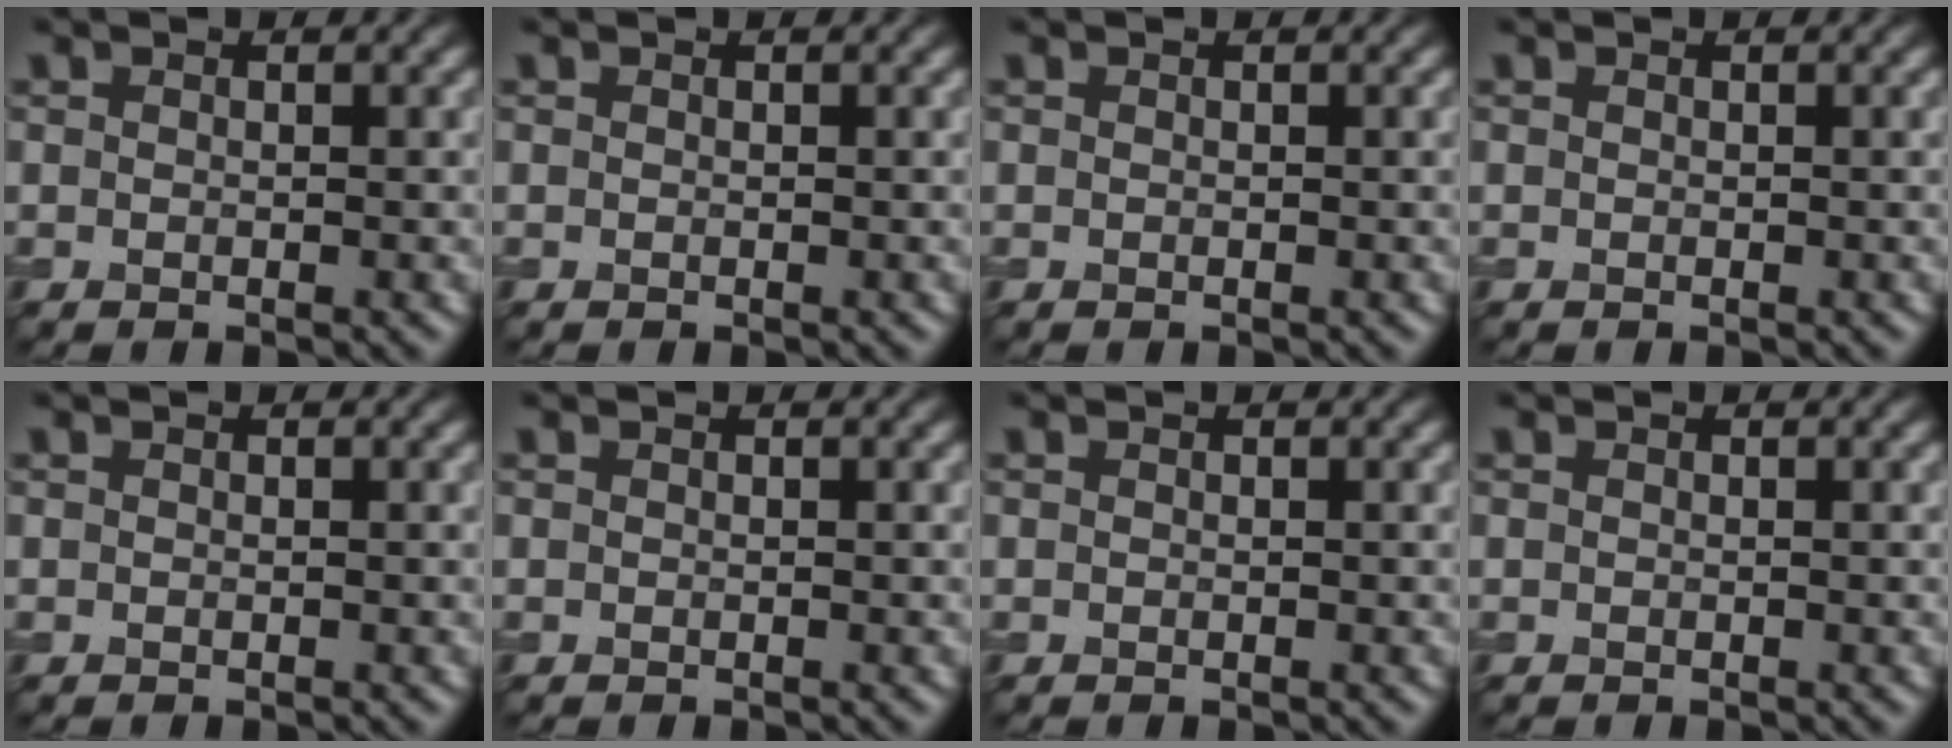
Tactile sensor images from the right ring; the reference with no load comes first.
{"total": 0.0}
{"total": 0.0}
{"total": 0.0}
{"total": 0.0}
{"total": 0.0}
{"total": 0.0}
{"total": 0.0}